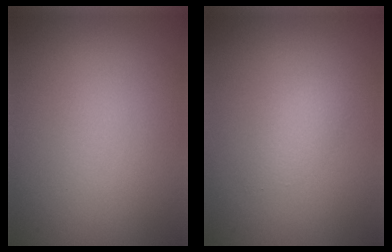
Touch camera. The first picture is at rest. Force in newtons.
{"total": 1.1, "press": 1.1, "slide": 0.1}